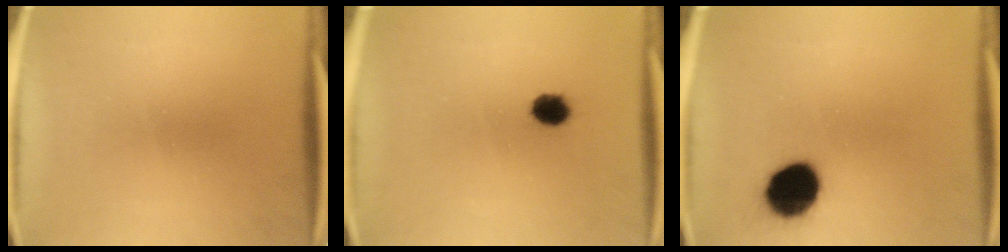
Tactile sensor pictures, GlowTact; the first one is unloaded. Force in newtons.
{"total": 3.4}
{"total": 12.8}